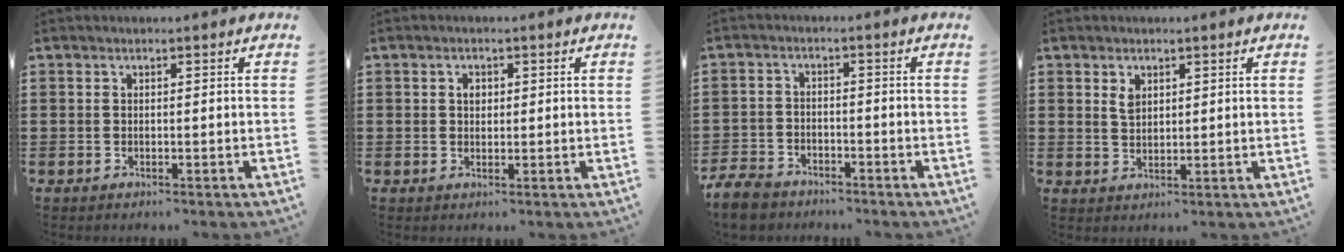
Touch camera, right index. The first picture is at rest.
{"total": 1.5, "force": [0.4, 1.1, 0.9], "torque": [-0.021, 0.007, 0.006]}
{"total": 4.3, "force": [-4.0, 1.3, 1.0], "torque": [-0.040, -0.001, -0.086]}
{"total": 2.2, "force": [1.2, 1.3, 1.3], "torque": [-0.021, 0.000, 0.021]}